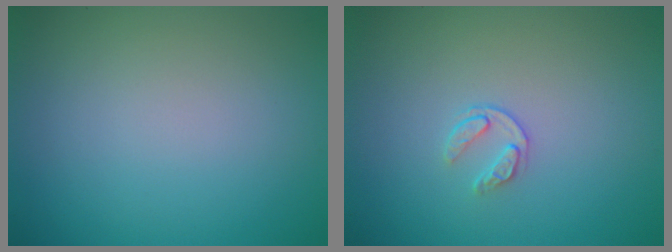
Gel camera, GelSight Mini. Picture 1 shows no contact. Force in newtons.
{"total": 1.3, "press": 0.8, "slide": 1.1}